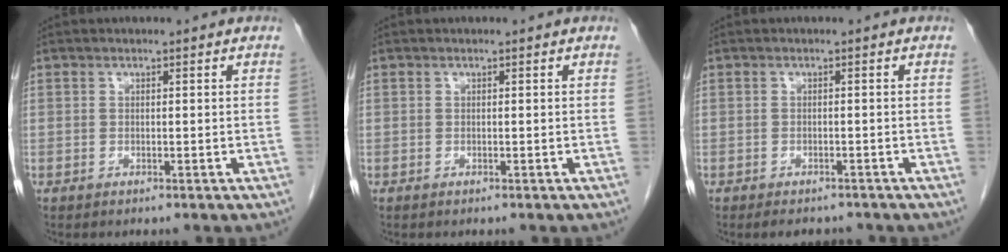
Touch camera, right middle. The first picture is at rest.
{"total": 0.0}
{"total": 3.9, "force": [-3.3, 1.6, 1.3], "torque": [-0.014, -0.003, -0.040]}